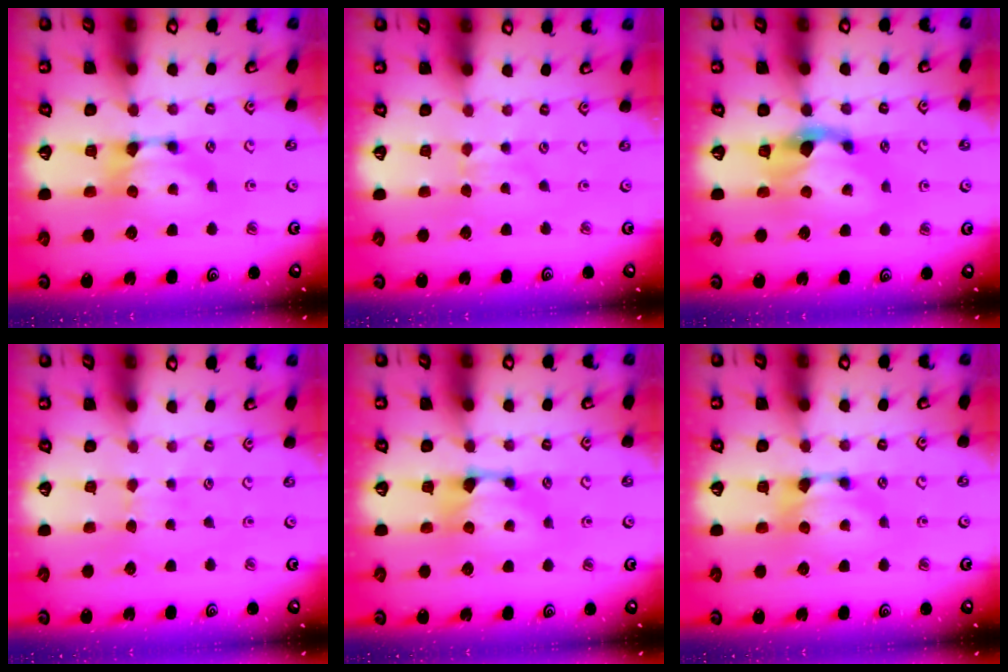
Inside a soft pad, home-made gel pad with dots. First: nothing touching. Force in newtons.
{"total": 2.8, "press": 2.8, "slide": 0.4}
{"total": 1.7, "press": 1.0, "slide": 1.4}
{"total": 2.8, "press": 2.8, "slide": 0.2}
{"total": 0.9, "press": 0.6, "slide": 0.7}
{"total": 0.0}